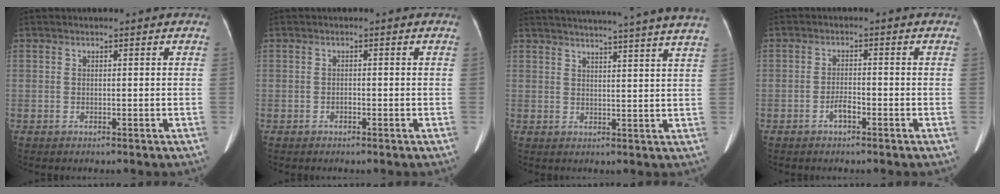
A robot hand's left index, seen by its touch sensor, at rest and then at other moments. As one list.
[{"total": 0.6, "force": [-0.4, 0.3, 0.4], "torque": [-0.006, 0.001, -0.007]}, {"total": 22.9, "force": [21.0, -1.3, 8.9], "torque": [-0.136, -0.033, 0.258]}, {"total": 2.2, "force": [-1.3, 0.6, 1.6], "torque": [-0.029, 0.002, -0.024]}]